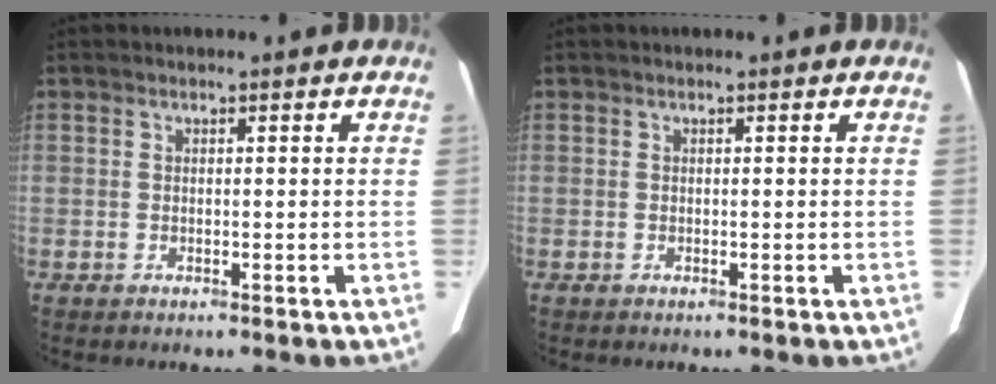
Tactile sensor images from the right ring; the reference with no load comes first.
{"total": 0.0}